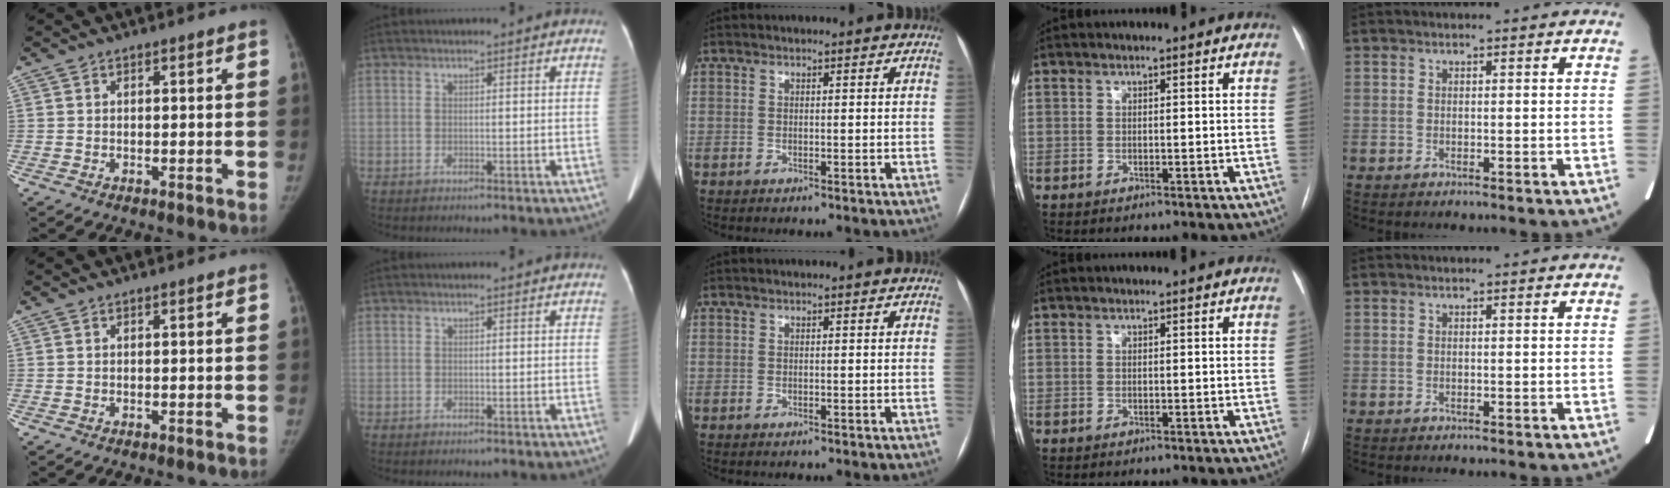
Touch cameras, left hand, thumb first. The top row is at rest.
{}